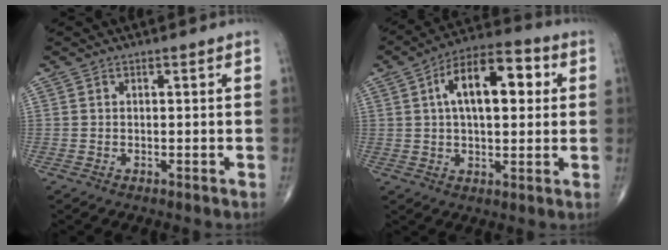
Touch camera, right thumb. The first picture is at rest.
{"total": 15.0, "force": [3.5, 7.4, 12.6], "torque": [-0.183, 0.021, 0.050]}